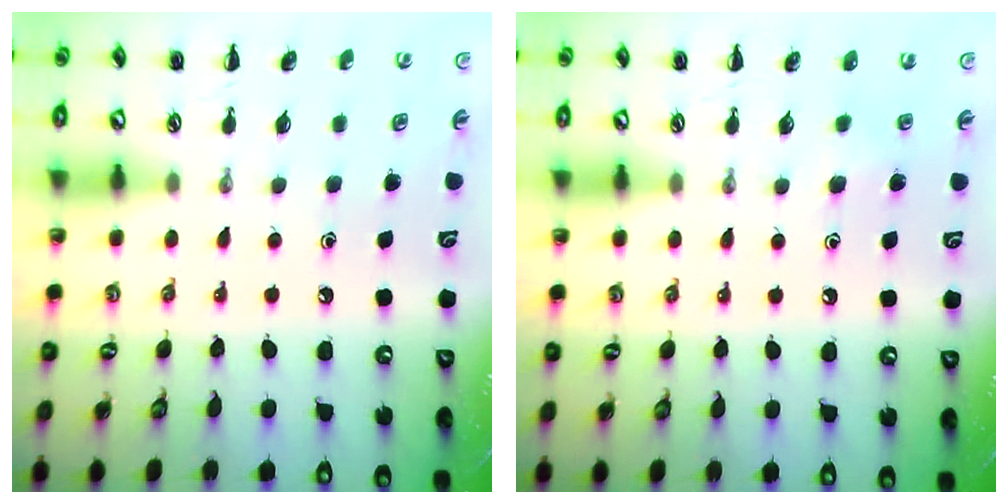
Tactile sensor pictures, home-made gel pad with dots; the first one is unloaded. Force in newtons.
{"total": 2.9, "press": 2.6, "slide": 1.3}